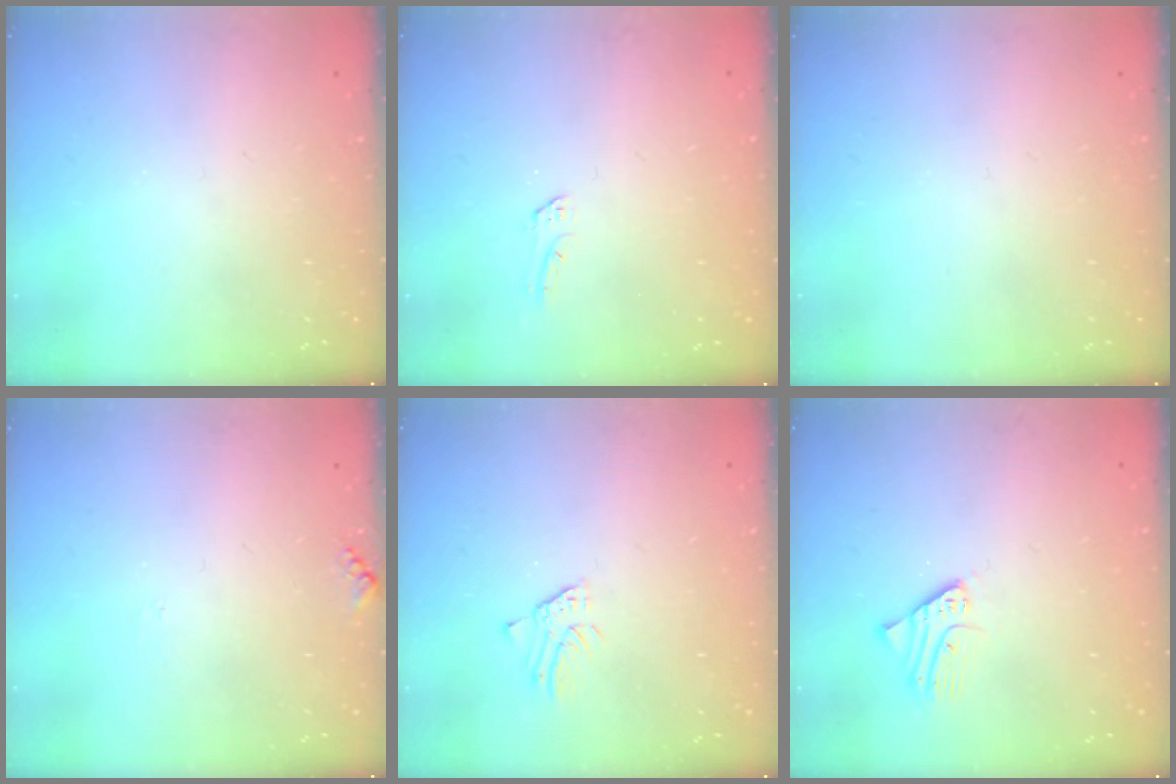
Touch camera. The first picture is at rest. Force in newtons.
{"total": 3.0, "press": 3.0, "slide": 0.4}
{"total": 0.0}
{"total": 4.2, "press": 4.2, "slide": 0.6}
{"total": 1.2, "press": 1.2, "slide": 0.2}
{"total": 2.2, "press": 2.2, "slide": 0.2}